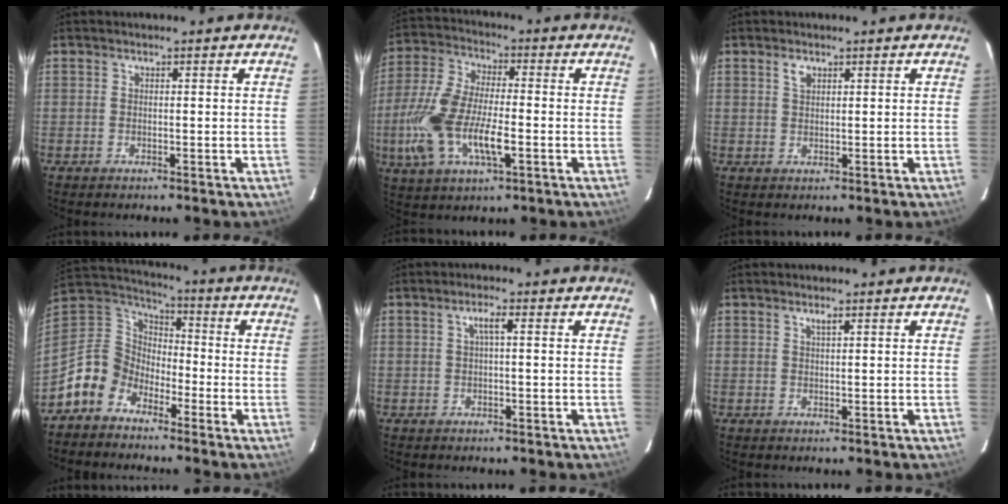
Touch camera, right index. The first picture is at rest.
{"total": 15.3, "force": [-3.9, 5.9, 13.6], "torque": [-0.302, -0.007, -0.077]}
{"total": 1.7, "force": [1.0, 0.9, 1.0], "torque": [-0.019, 0.004, 0.019]}
{"total": 10.4, "force": [-6.9, 7.2, 2.9], "torque": [-0.074, 0.034, -0.147]}
{"total": 2.0, "force": [0.3, 0.0, 2.0], "torque": [-0.037, 0.006, 0.004]}
{"total": 0.9, "force": [0.6, 0.0, 0.7], "torque": [-0.012, 0.002, 0.011]}